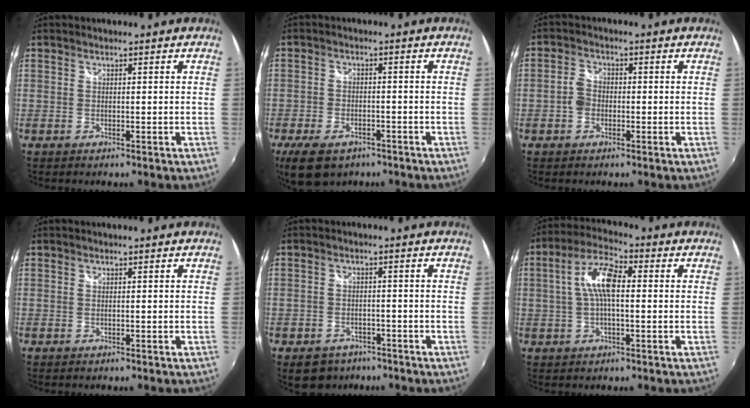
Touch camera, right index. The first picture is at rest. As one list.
[{"total": 9.6, "force": [-6.3, 5.2, 5.1], "torque": [-0.126, -0.018, -0.106]}, {"total": 3.1, "force": [-1.1, 2.5, 1.5], "torque": [-0.029, 0.008, -0.024]}, {"total": 0.0}, {"total": 6.5, "force": [-4.5, 4.3, 1.9], "torque": [-0.055, 0.004, -0.064]}, {"total": 8.5, "force": [0.6, 3.1, 7.9], "torque": [-0.159, 0.020, 0.008]}]